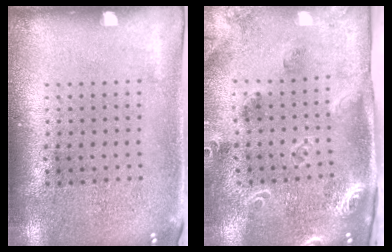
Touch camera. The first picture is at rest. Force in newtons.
{"total": 1.7, "press": 1.7, "slide": 0.3}